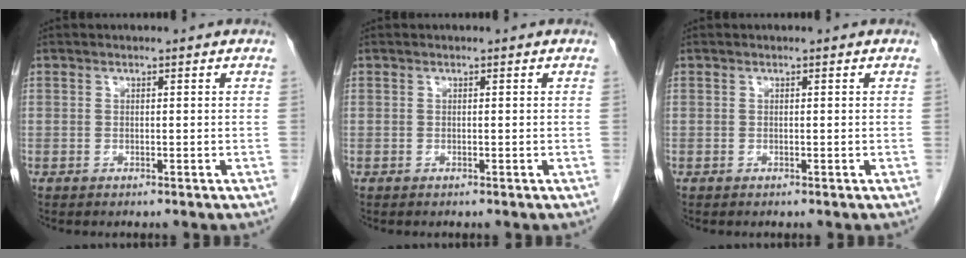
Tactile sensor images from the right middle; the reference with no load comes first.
{"total": 0.0}
{"total": 0.0}